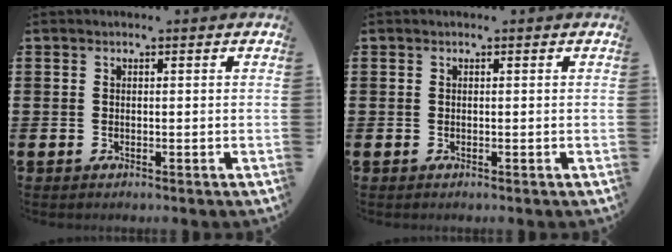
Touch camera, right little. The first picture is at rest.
{"total": 0.0}